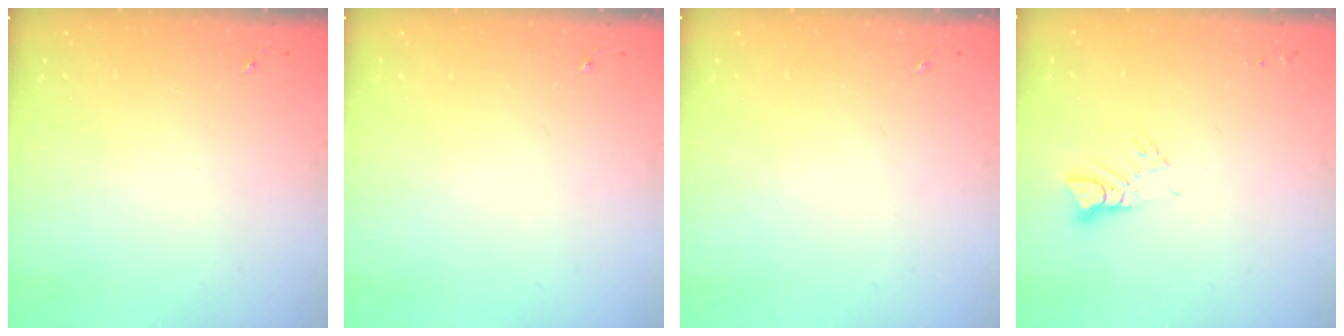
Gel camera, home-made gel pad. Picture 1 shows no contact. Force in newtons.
{"total": 0.0}
{"total": 0.0}
{"total": 3.8, "press": 3.7, "slide": 0.3}